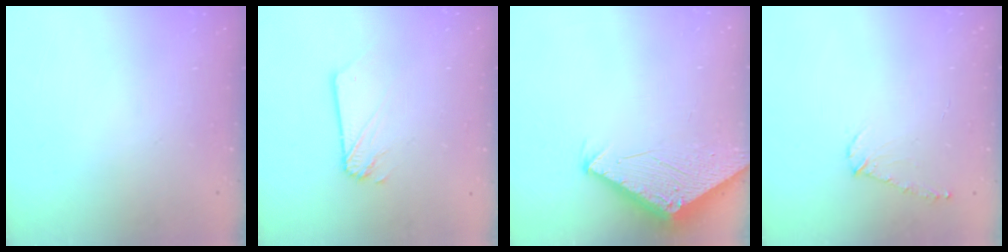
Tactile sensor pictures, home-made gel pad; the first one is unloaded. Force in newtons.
{"total": 2.0, "press": 2.0, "slide": 0.3}
{"total": 2.9, "press": 2.9, "slide": 0.2}
{"total": 7.1, "press": 7.1, "slide": 0.8}